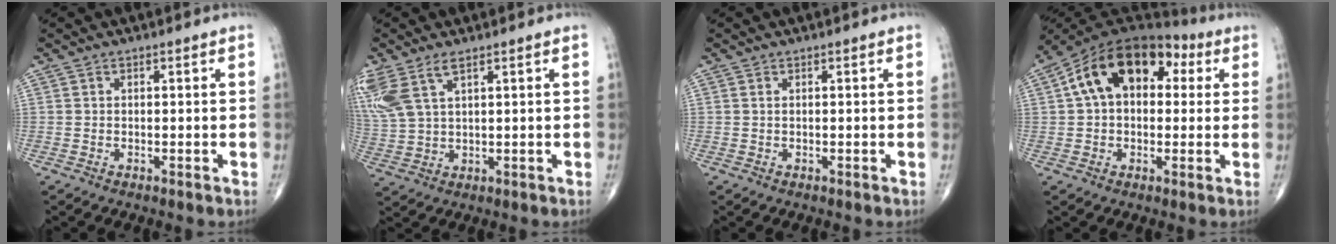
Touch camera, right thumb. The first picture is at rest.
{"total": 10.0, "force": [5.2, 4.4, 7.3], "torque": [-0.188, -0.001, 0.115]}
{"total": 0.0}
{"total": 17.0, "force": [4.3, 10.7, 12.4], "torque": [-0.177, 0.037, 0.060]}